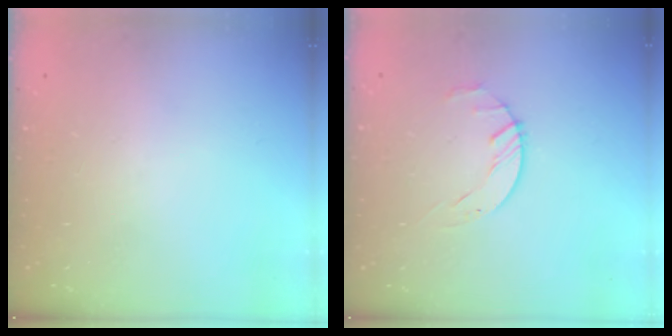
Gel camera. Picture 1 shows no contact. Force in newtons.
{"total": 1.8, "press": 1.7, "slide": 0.3}